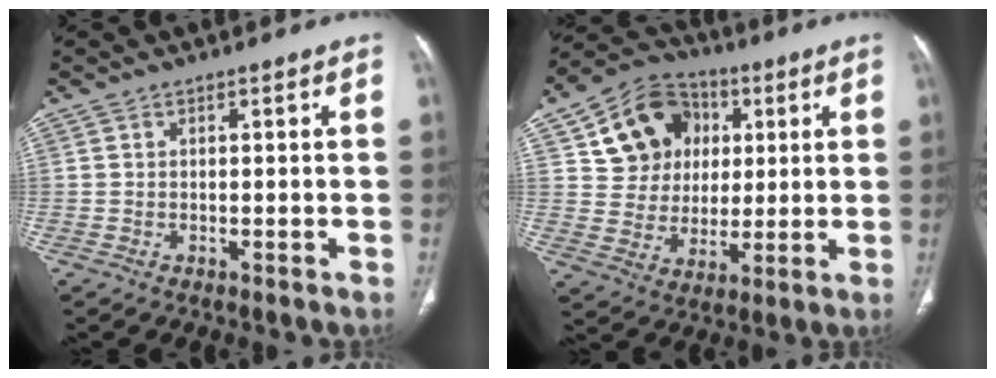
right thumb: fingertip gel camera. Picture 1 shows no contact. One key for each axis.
{"total": 15.4, "fx": 4.9, "fy": 13.0, "fz": 6.6, "tx": -0.074, "ty": 0.004, "tz": 0.088}